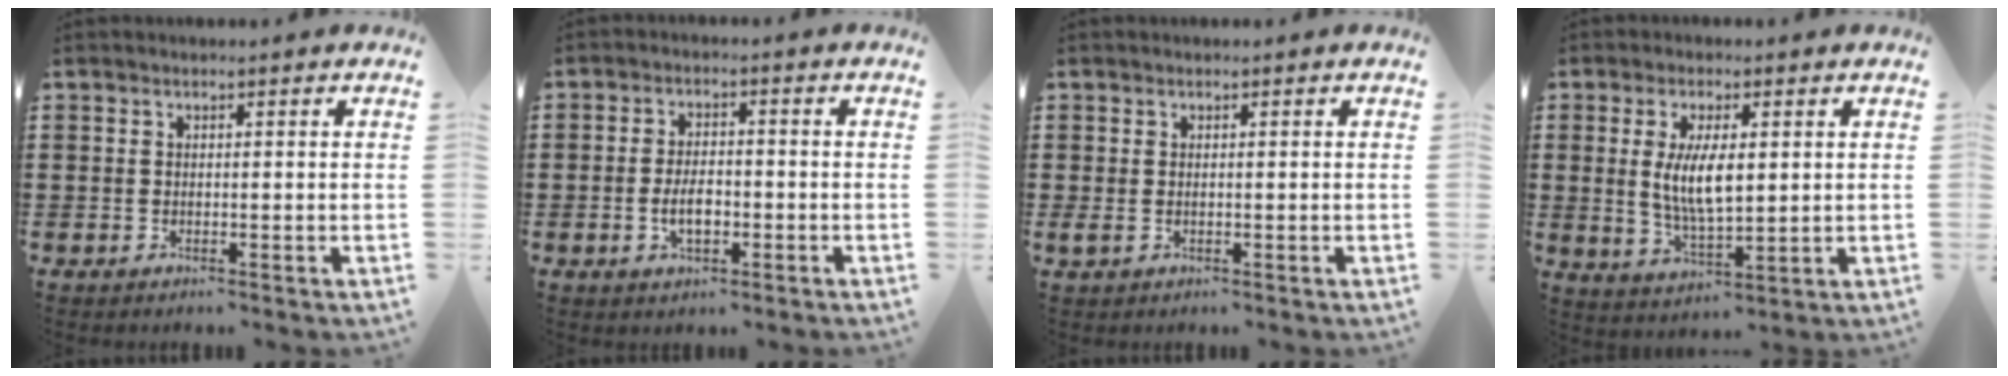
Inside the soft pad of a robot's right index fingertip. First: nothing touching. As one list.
[{"total": 4.4, "force": [-1.2, 2.1, 3.6], "torque": [-0.064, 0.000, -0.025]}, {"total": 0.5, "force": [0.0, 0.2, 0.5], "torque": [-0.010, 0.000, 0.000]}, {"total": 7.5, "force": [0.9, 2.8, 6.9], "torque": [-0.133, 0.002, 0.012]}]